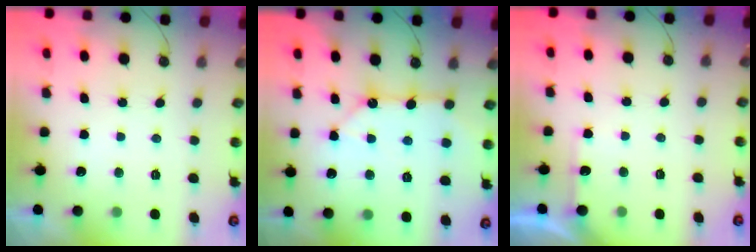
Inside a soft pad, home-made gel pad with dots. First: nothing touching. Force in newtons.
{"total": 10.8, "press": 10.8, "slide": 0.6}
{"total": 3.9, "press": 3.9, "slide": 0.5}